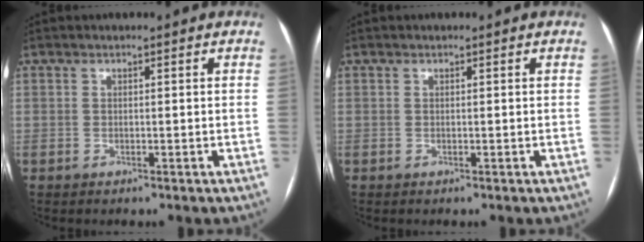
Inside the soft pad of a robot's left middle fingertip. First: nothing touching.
{"total": 0.0}